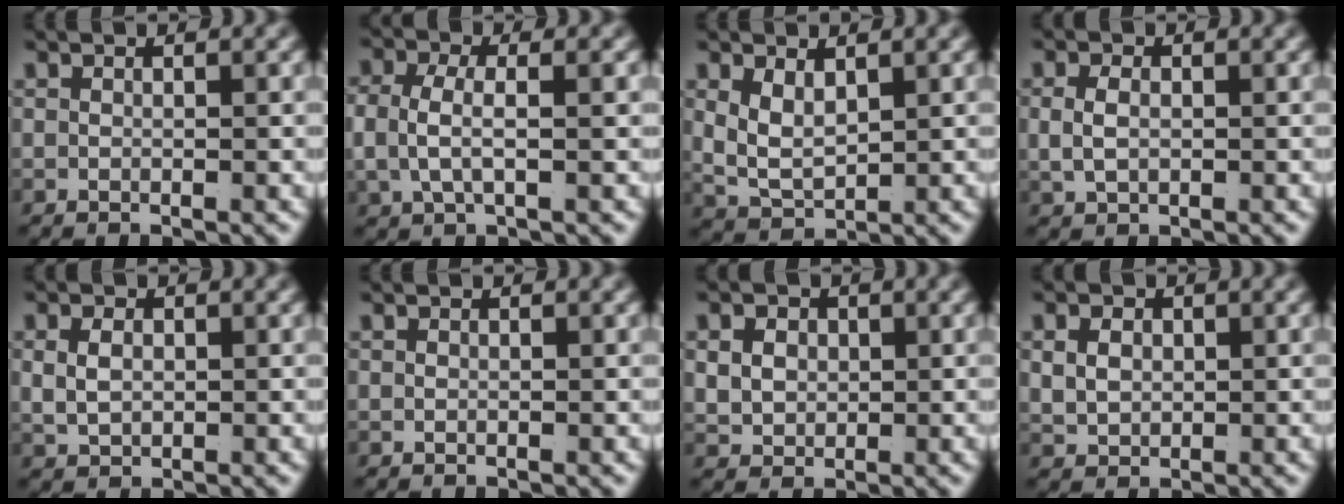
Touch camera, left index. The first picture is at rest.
{"total": 3.7, "force": [0.3, 2.1, 3.0], "torque": [-0.075, -0.007, 0.012]}
{"total": 4.3, "force": [0.4, 3.4, 2.7], "torque": [-0.074, -0.022, 0.019]}
{"total": 1.8, "force": [0.1, 1.1, 1.4], "torque": [-0.036, -0.007, 0.012]}
{"total": 2.2, "force": [0.4, 1.6, 1.5], "torque": [-0.032, -0.007, 0.019]}
{"total": 0.0}
{"total": 3.2, "force": [0.6, 2.7, 1.6], "torque": [-0.038, -0.015, 0.024]}
{"total": 2.4, "force": [0.6, 1.8, 1.4], "torque": [-0.029, -0.012, 0.025]}